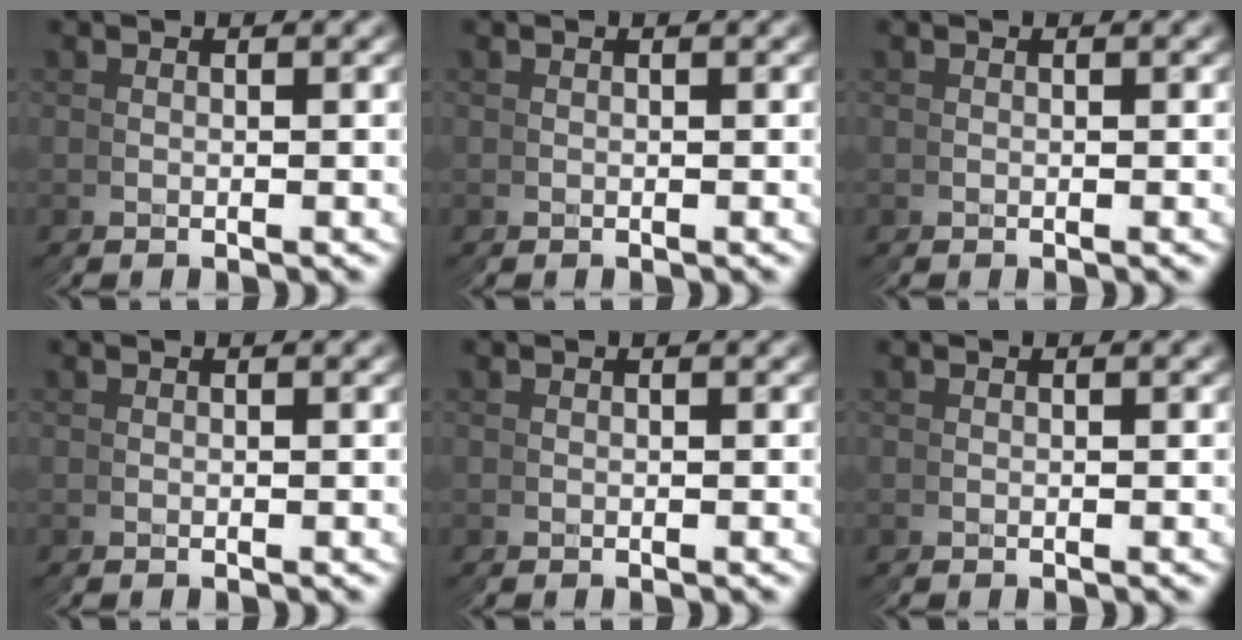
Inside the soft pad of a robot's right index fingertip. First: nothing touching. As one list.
[{"total": 0.0}, {"total": 0.0}, {"total": 0.0}, {"total": 0.0}, {"total": 0.0}]